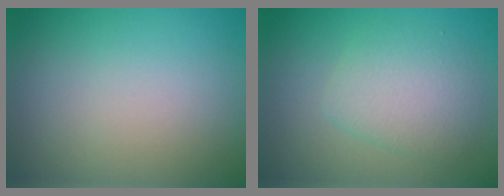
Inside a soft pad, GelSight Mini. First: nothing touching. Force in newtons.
{"total": 3.5, "press": 3.5, "slide": 0.1}